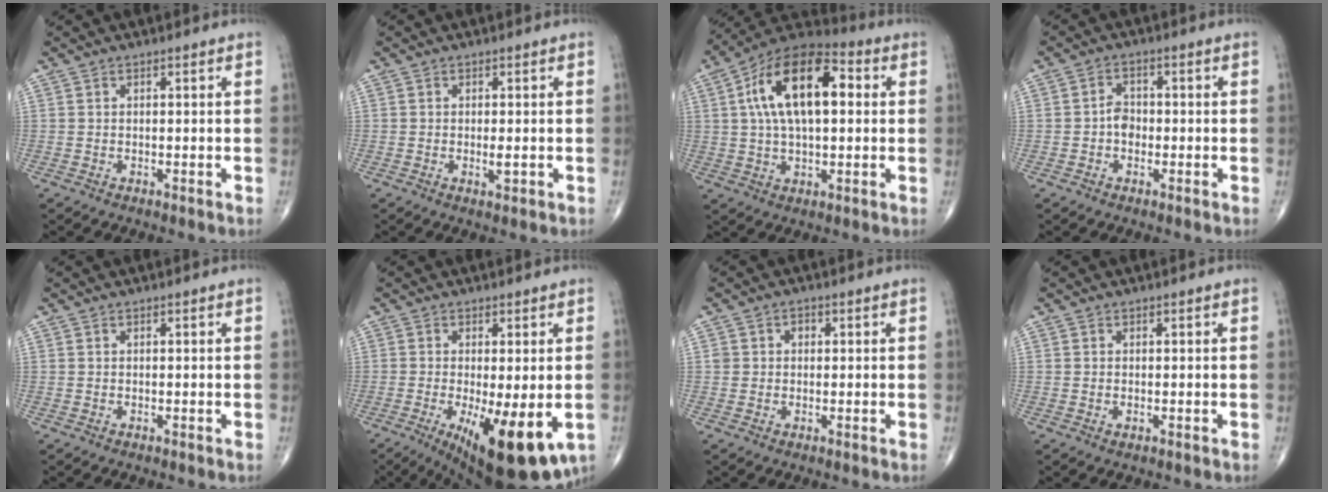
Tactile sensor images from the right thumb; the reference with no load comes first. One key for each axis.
{"total": 1.6, "fx": -0.3, "fy": 0.4, "fz": 1.5, "tx": -0.025, "ty": -0.004, "tz": -0.005}
{"total": 18.0, "fx": 3.5, "fy": 8.9, "fz": 15.2, "tx": -0.254, "ty": 0.029, "tz": 0.049}
{"total": 3.1, "fx": -0.8, "fy": 2.4, "fz": 1.8, "tx": -0.016, "ty": 0.012, "tz": -0.021}
{"total": 0.0}
{"total": 15.5, "fx": -5.0, "fy": 5.2, "fz": 13.7, "tx": -0.180, "ty": -0.024, "tz": -0.060}
{"total": 2.2, "fx": 0.3, "fy": 2.0, "fz": 0.8, "tx": -0.001, "ty": 0.005, "tz": 0.002}
{"total": 0.6, "fx": -0.1, "fy": 0.3, "fz": 0.5, "tx": -0.007, "ty": 0.000, "tz": -0.002}